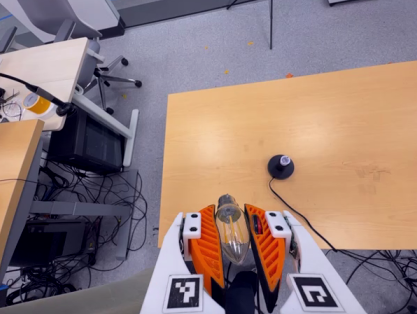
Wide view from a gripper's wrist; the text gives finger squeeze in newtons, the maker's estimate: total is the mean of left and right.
{"total": 20.2, "left": 21.8, "right": 18.7}